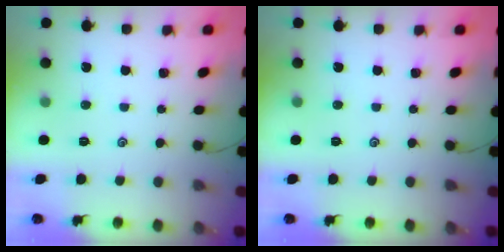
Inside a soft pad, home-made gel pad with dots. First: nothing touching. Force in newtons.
{"total": 0.0}